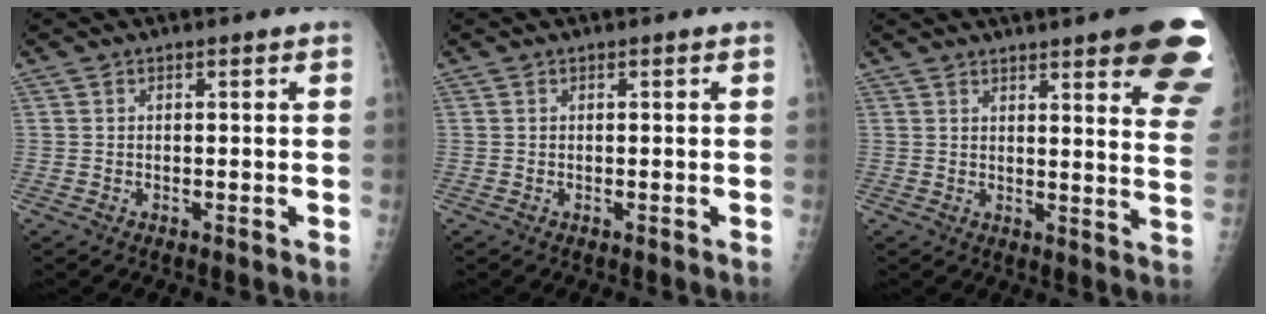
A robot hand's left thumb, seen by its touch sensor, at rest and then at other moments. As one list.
[{"total": 0.0}, {"total": 19.4, "force": [12.1, 3.7, 14.8], "torque": [-0.151, -0.043, 0.133]}]